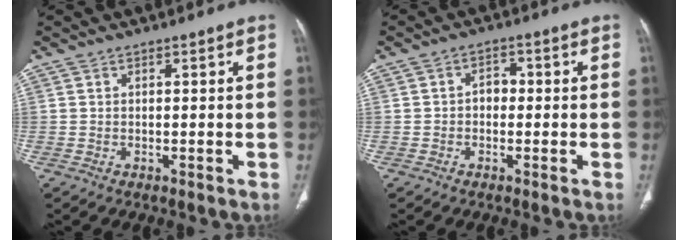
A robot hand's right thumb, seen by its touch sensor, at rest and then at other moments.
{"total": 2.8, "force": [-0.3, 2.2, 1.8], "torque": [-0.014, 0.013, -0.013]}